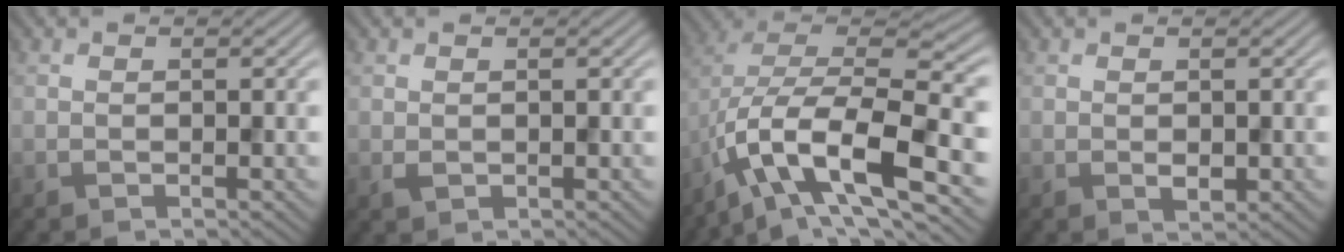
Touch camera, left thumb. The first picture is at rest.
{"total": 0.7, "force": [0.2, 0.6, 0.3], "torque": [-0.009, -0.002, 0.009]}
{"total": 13.7, "force": [-6.3, 5.1, 11.1], "torque": [-0.213, 0.006, -0.120]}
{"total": 0.9, "force": [0.0, 0.7, 0.7], "torque": [-0.016, -0.005, 0.004]}